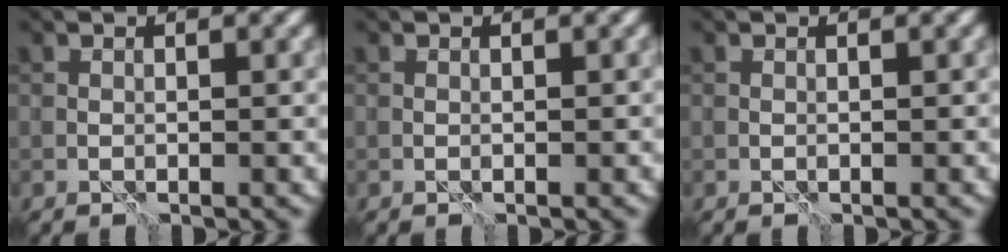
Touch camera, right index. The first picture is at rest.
{"total": 0.0}
{"total": 0.0}